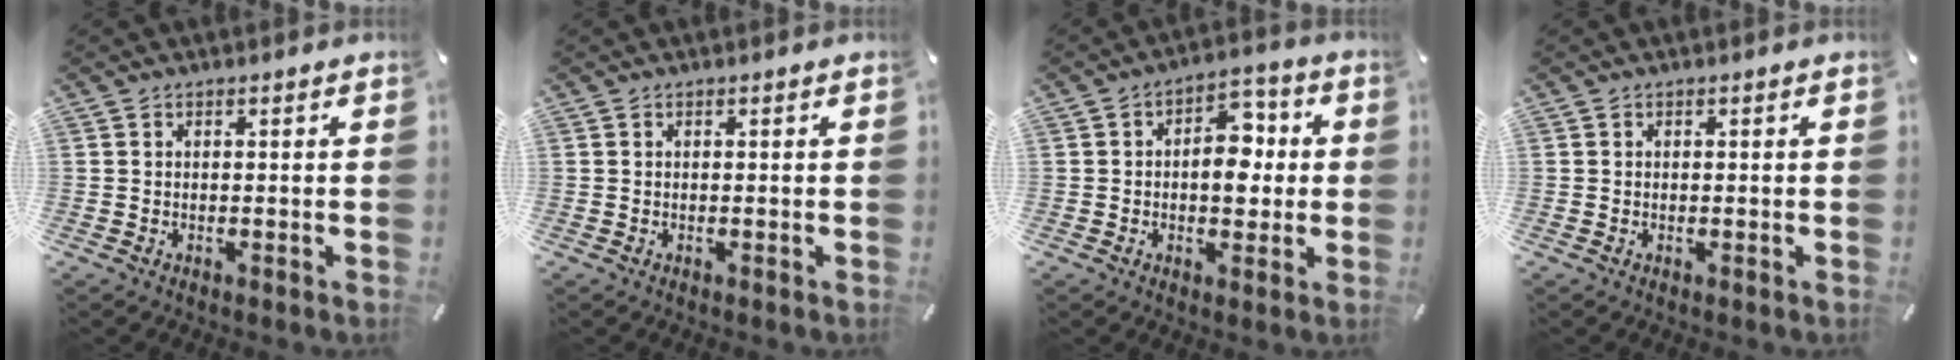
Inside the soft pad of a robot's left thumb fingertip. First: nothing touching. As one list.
[{"total": 0.0}, {"total": 9.5, "force": [0.0, 6.3, 7.1], "torque": [-0.085, 0.003, -0.006]}, {"total": 0.0}]